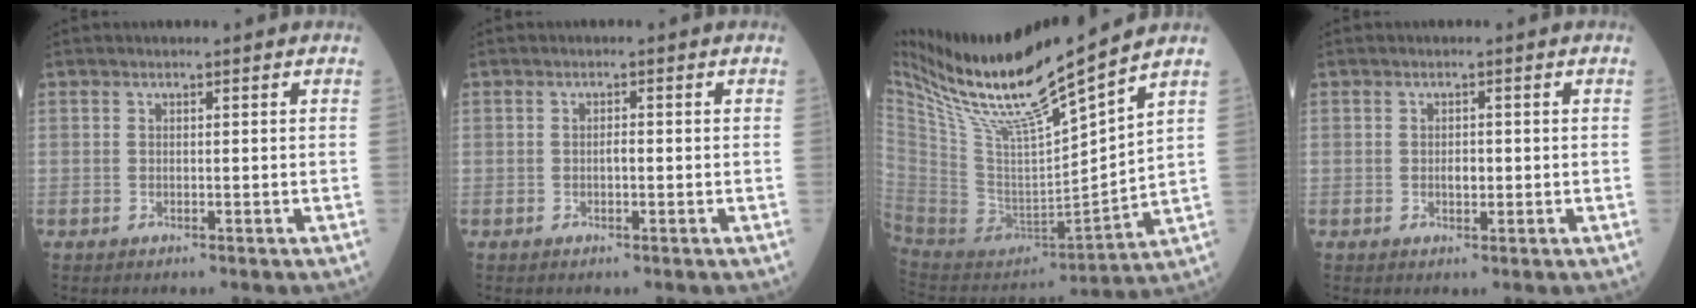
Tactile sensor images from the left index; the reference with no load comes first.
{"total": 1.0, "force": [-0.2, 0.3, 0.9], "torque": [-0.015, 0.002, -0.004]}
{"total": 19.0, "force": [14.8, -0.2, 12.0], "torque": [-0.219, -0.008, 0.283]}
{"total": 1.5, "force": [-0.2, 0.8, 1.2], "torque": [-0.021, 0.001, -0.001]}